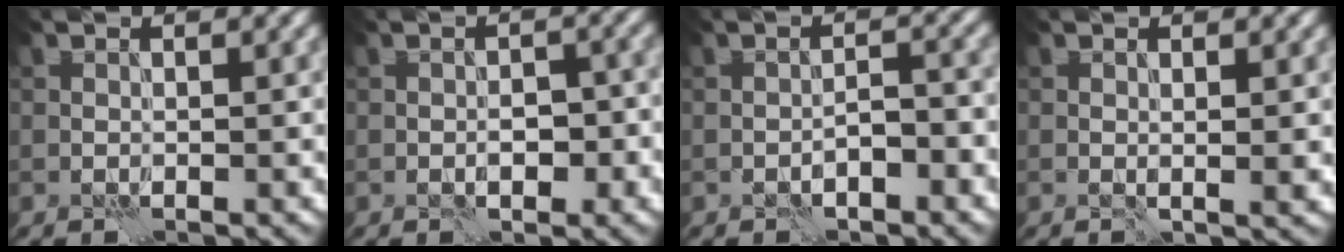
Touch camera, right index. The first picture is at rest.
{"total": 2.8, "force": [-0.9, 1.4, 2.3], "torque": [-0.027, 0.007, -0.013]}
{"total": 2.2, "force": [-1.1, 0.7, 1.7], "torque": [-0.026, 0.008, -0.021]}
{"total": 1.3, "force": [0.1, 0.1, 1.3], "torque": [-0.019, -0.003, 0.000]}